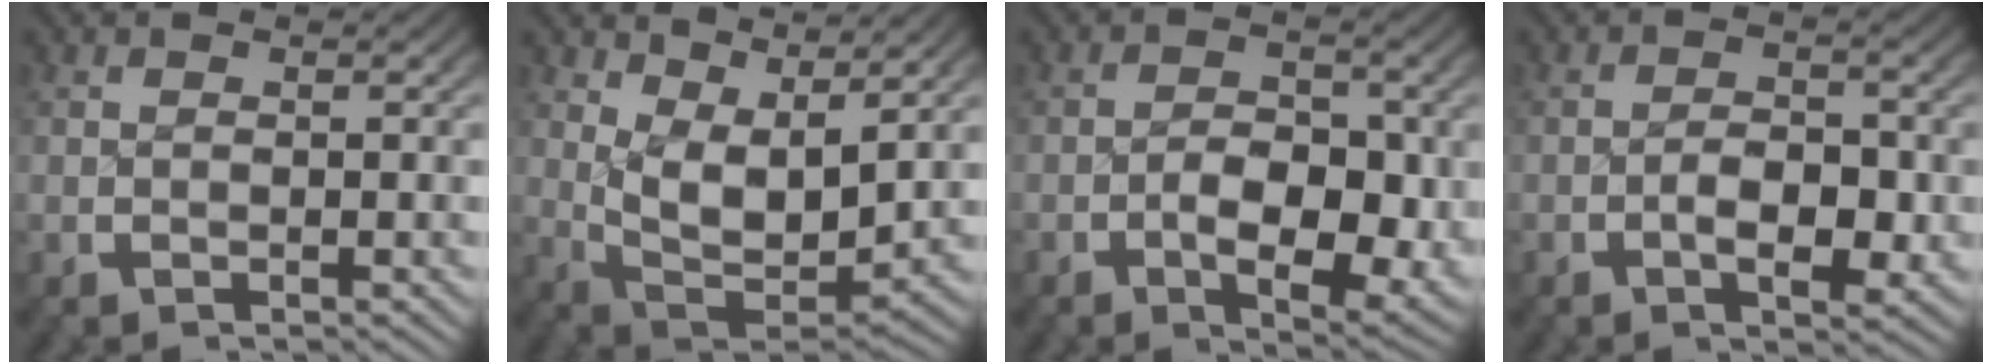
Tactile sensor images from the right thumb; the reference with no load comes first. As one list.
[{"total": 7.2, "force": [1.4, 4.3, 5.7], "torque": [-0.131, -0.044, 0.040]}, {"total": 6.9, "force": [-1.2, 4.0, 5.5], "torque": [-0.093, -0.027, -0.011]}, {"total": 3.9, "force": [-0.8, 2.2, 3.2], "torque": [-0.050, -0.011, -0.013]}]